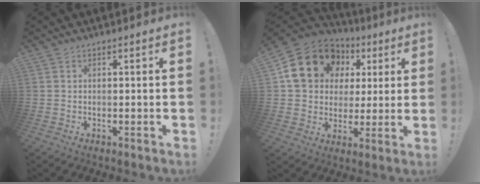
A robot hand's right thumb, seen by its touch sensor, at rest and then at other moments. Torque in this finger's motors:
{"motor_torque": [1.85, 1.90, 0.49, -0.40, 0.06]}